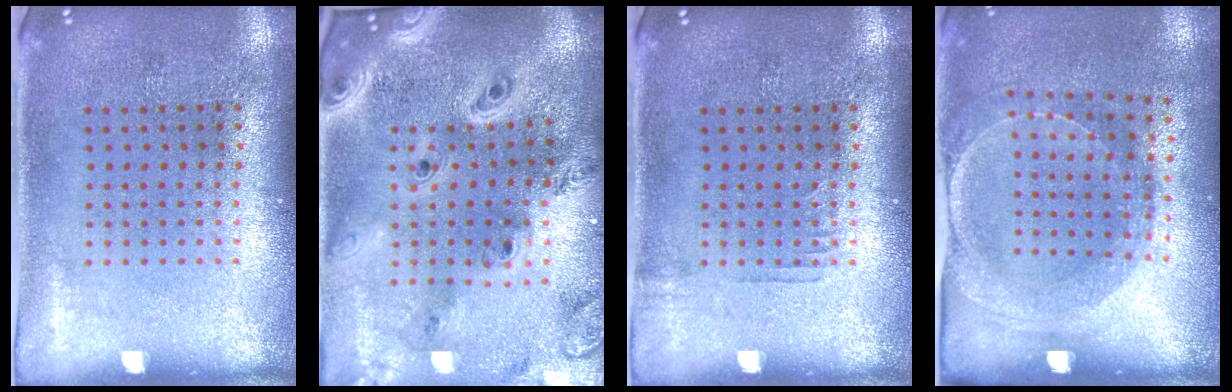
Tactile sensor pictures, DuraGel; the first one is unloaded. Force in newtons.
{"total": 4.2, "press": 3.1, "slide": 2.8}
{"total": 0.6, "press": 0.6, "slide": 0.2}
{"total": 1.5, "press": 1.4, "slide": 0.4}